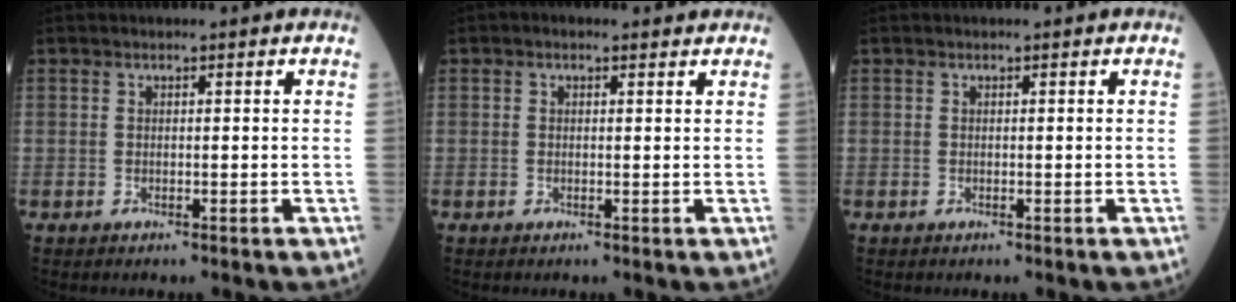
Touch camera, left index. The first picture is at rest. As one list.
[{"total": 1.7, "force": [1.1, 0.8, 1.0], "torque": [-0.019, 0.015, 0.012]}, {"total": 0.0}]